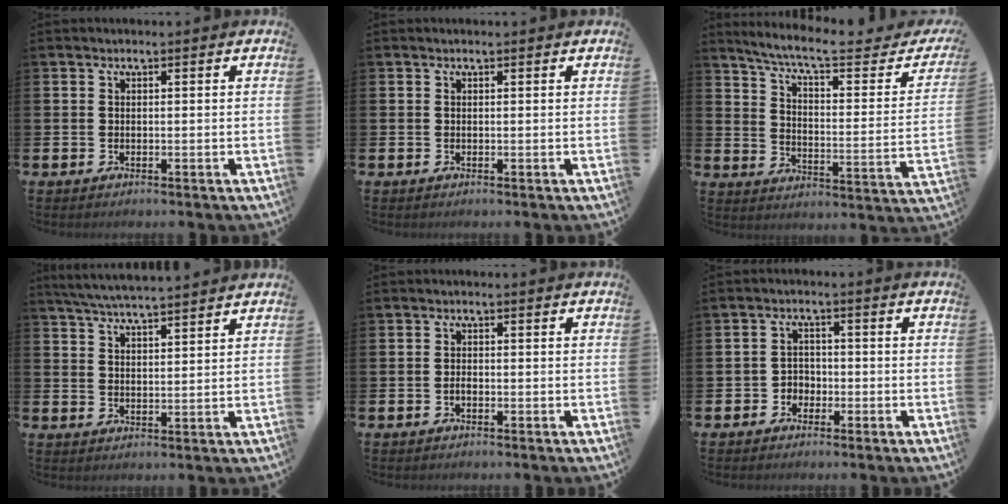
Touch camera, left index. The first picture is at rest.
{"total": 0.0}
{"total": 7.9, "force": [6.6, 1.2, 4.2], "torque": [-0.103, -0.043, 0.104]}
{"total": 5.1, "force": [5.0, -0.1, 1.0], "torque": [-0.041, -0.024, 0.091]}
{"total": 0.9, "force": [-0.5, 0.5, 0.6], "torque": [-0.010, -0.001, -0.010]}
{"total": 2.4, "force": [-1.6, 1.8, 0.2], "torque": [-0.019, 0.009, -0.035]}